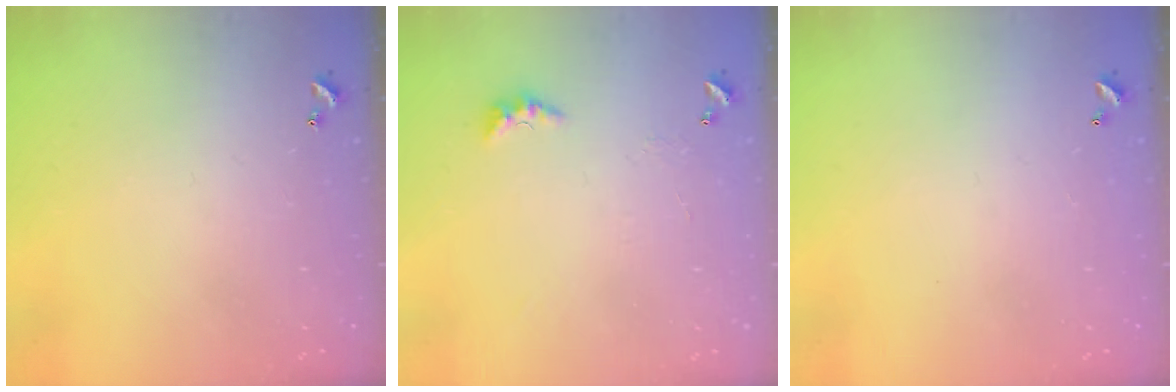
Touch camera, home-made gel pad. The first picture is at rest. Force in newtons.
{"total": 3.0, "press": 2.9, "slide": 0.7}
{"total": 2.8, "press": 2.8, "slide": 0.1}